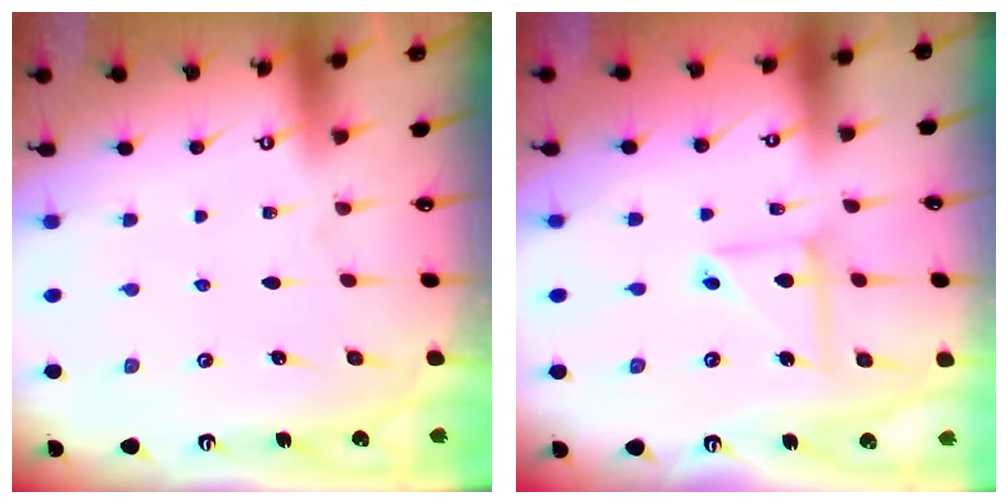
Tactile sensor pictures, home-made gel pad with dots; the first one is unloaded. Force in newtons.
{"total": 7.6, "press": 7.6, "slide": 0.5}